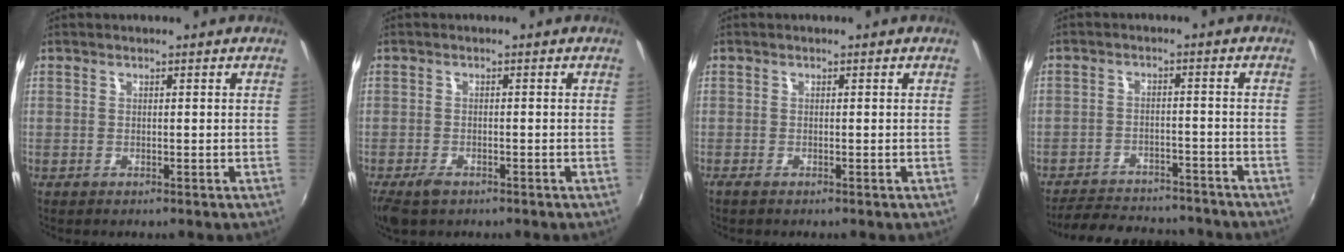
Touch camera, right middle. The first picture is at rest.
{"total": 4.1, "force": [-2.8, 1.9, 2.3], "torque": [-0.060, -0.013, -0.052]}
{"total": 0.7, "force": [-0.5, 0.0, 0.4], "torque": [-0.010, -0.002, -0.011]}
{"total": 16.2, "force": [-14.2, 5.1, 5.8], "torque": [-0.133, 0.008, -0.191]}